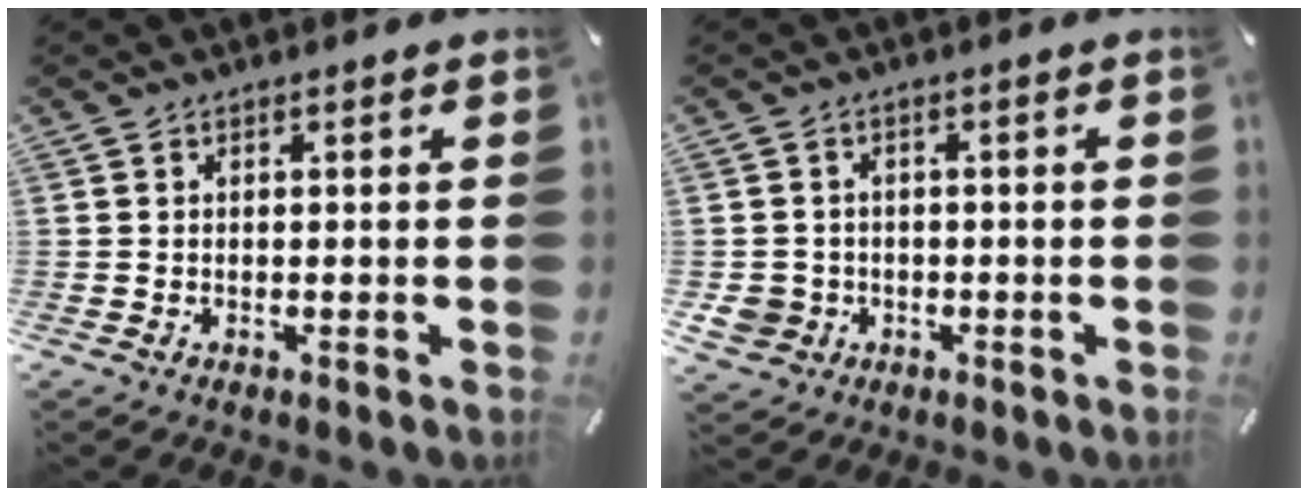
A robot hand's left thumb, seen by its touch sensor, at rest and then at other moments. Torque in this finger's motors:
{"motor_torque": [-0.08, -0.04, -0.08, 0.05, 0.00]}